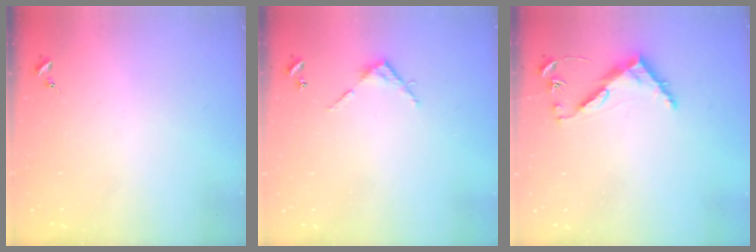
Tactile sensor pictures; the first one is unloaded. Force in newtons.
{"total": 4.5, "press": 4.5, "slide": 0.4}
{"total": 8.2, "press": 8.1, "slide": 0.6}